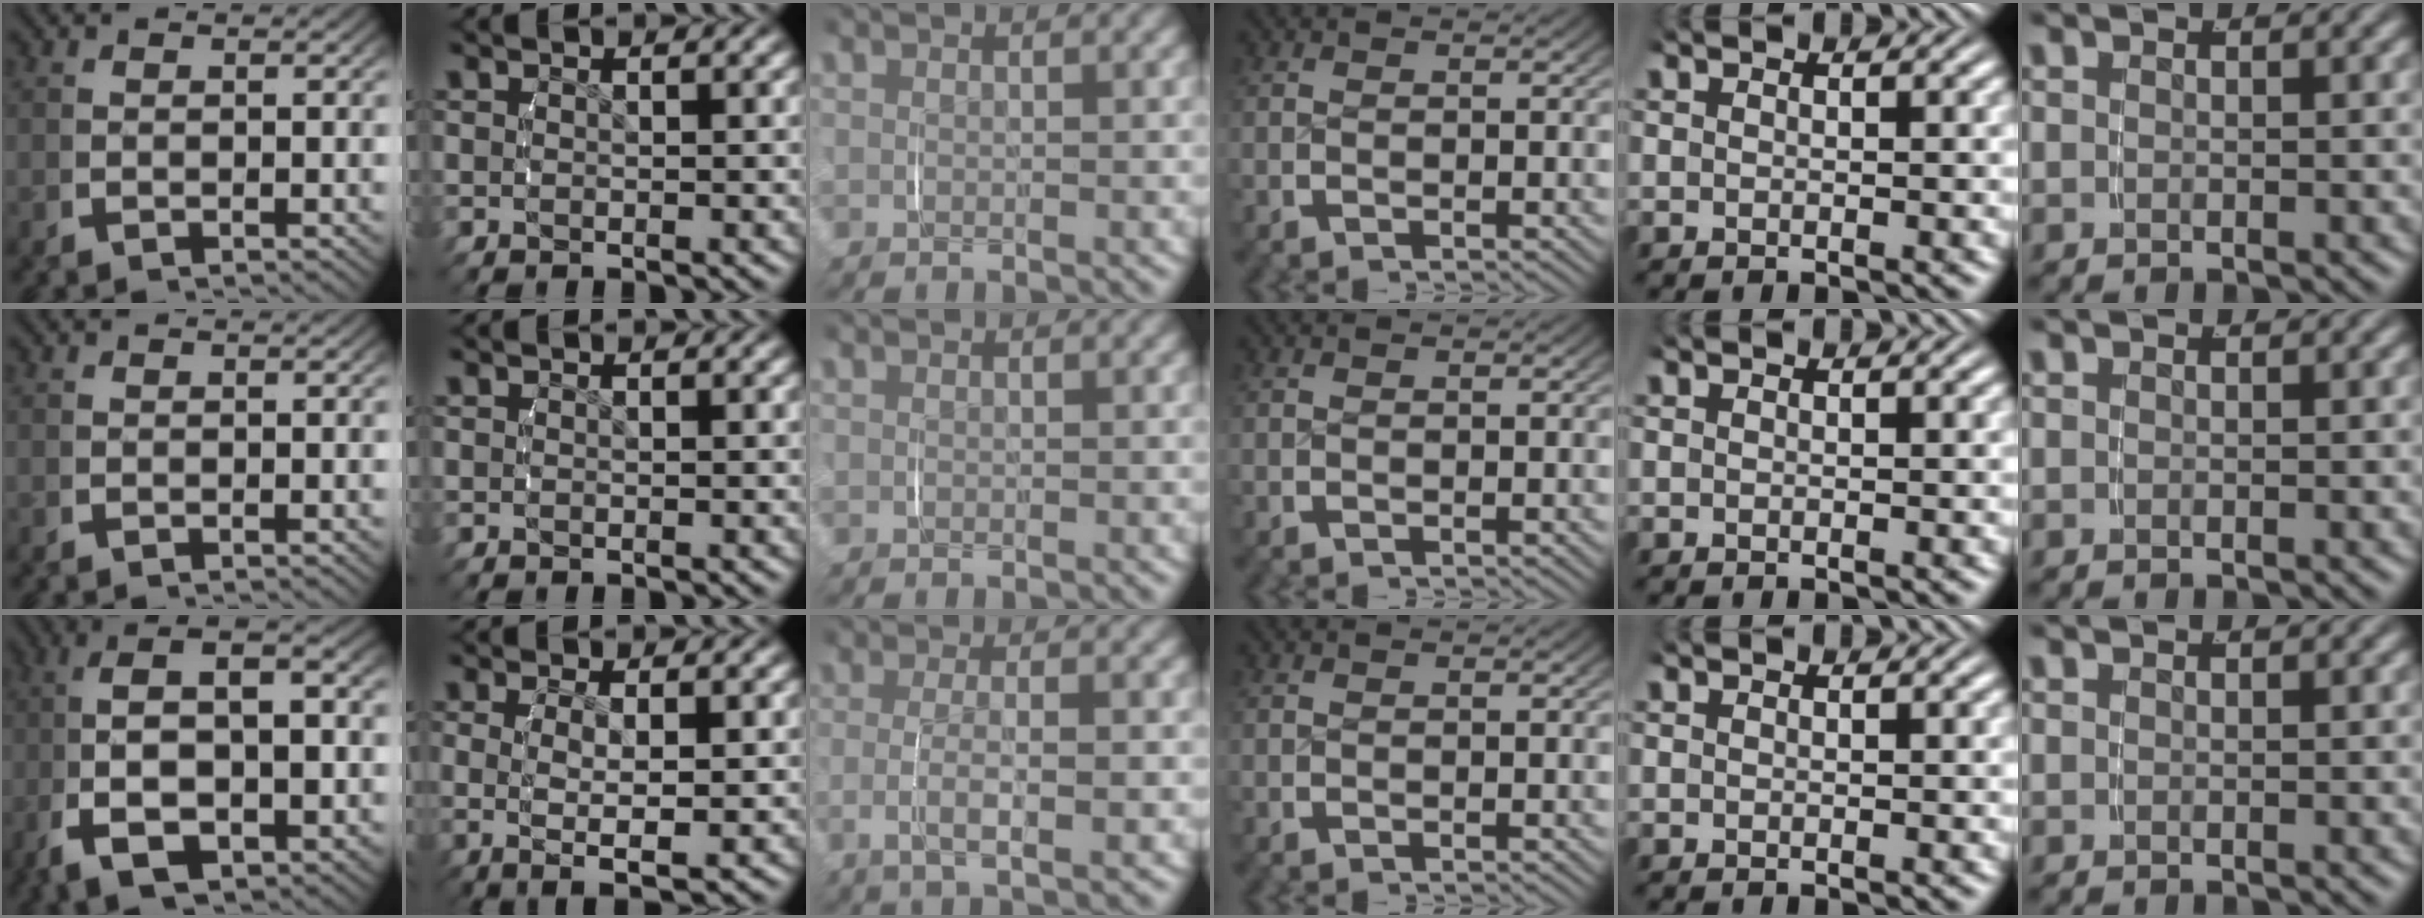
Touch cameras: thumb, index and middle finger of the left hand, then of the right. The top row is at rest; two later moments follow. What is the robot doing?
{"motion": "lift_and_place", "object": "scarf"}